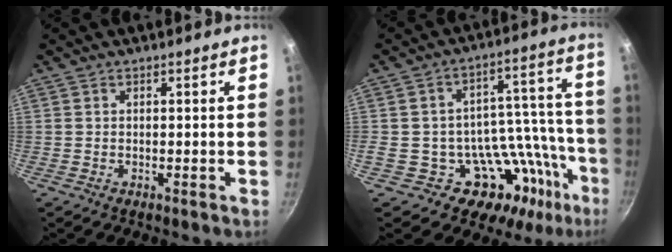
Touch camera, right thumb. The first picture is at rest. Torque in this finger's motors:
{"motor_torque": [0.24, 0.06, 0.51, -0.82, 0.16]}